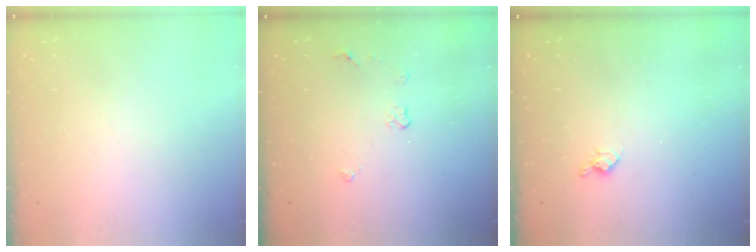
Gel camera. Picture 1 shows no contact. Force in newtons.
{"total": 3.7, "press": 3.7, "slide": 0.6}
{"total": 4.9, "press": 4.8, "slide": 0.5}